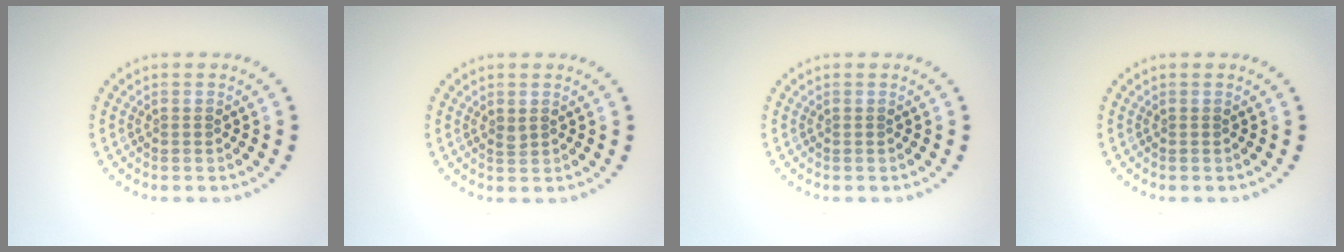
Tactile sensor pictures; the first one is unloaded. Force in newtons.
{"total": 0.6, "press": 0.5, "slide": 0.3}
{"total": 0.0}
{"total": 0.0}